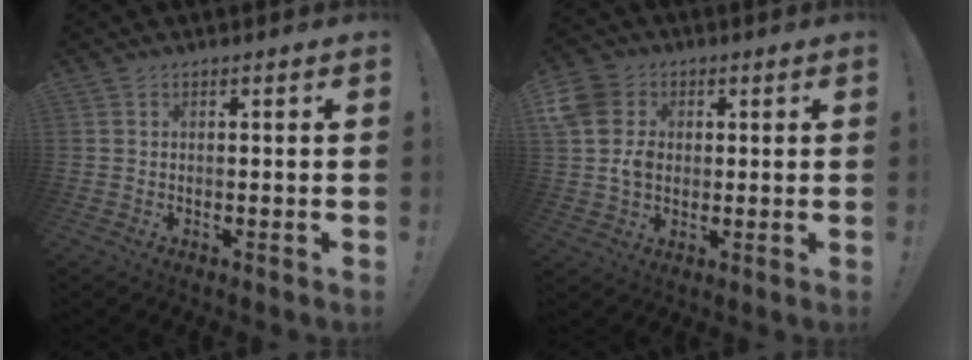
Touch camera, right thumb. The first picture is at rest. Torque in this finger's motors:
{"motor_torque": [1.26, 1.31, 0.44, 0.44, 0.00]}